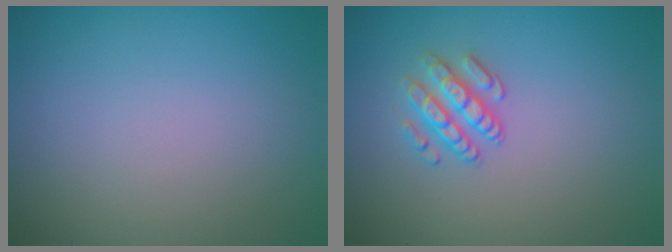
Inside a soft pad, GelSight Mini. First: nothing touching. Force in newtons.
{"total": 2.5, "press": 2.3, "slide": 0.9}